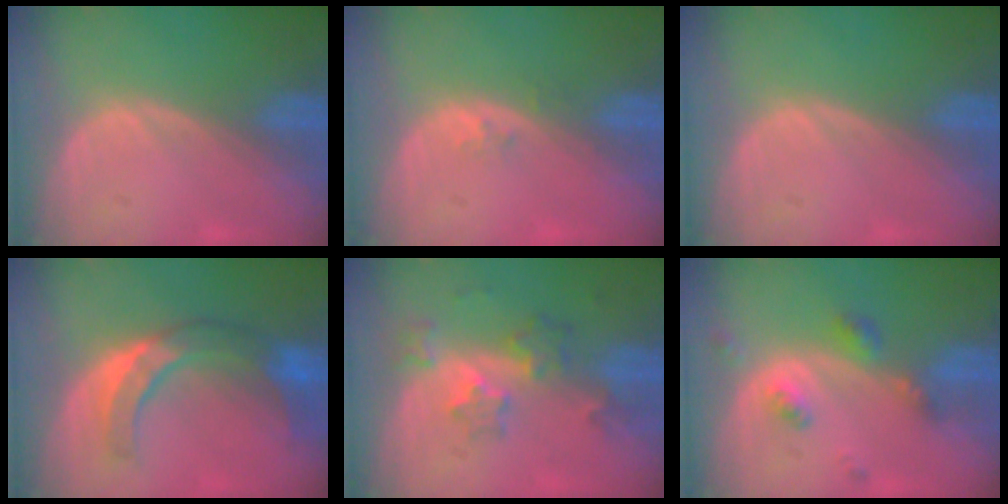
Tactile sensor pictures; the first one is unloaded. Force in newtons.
{"total": 1.1, "press": 0.8, "slide": 0.7}
{"total": 0.0}
{"total": 7.6, "press": 7.5, "slide": 1.3}
{"total": 6.0, "press": 5.4, "slide": 2.7}
{"total": 4.9, "press": 4.3, "slide": 2.2}